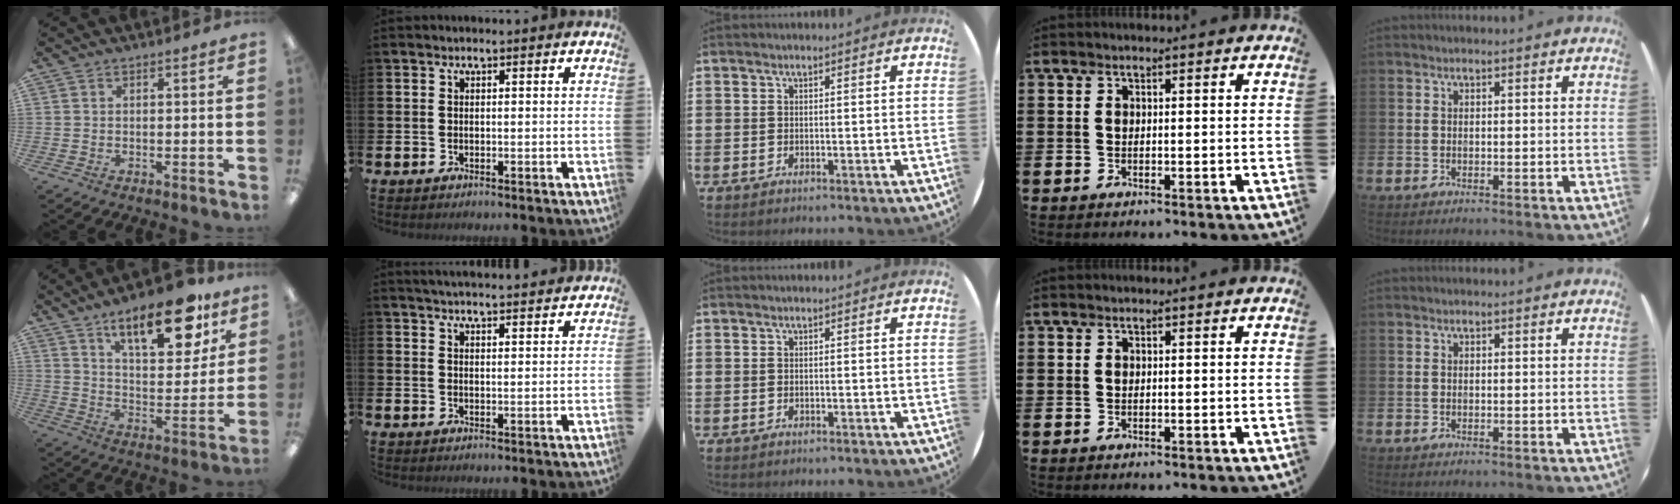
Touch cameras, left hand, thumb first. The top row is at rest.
{"thumb": {"total": 19.3, "force": [12.7, 7.7, 12.3], "torque": [-0.169, -0.070, 0.204]}, "index": {"total": 3.9, "force": [3.8, -0.4, 0.0], "torque": [-0.007, -0.027, 0.068]}}